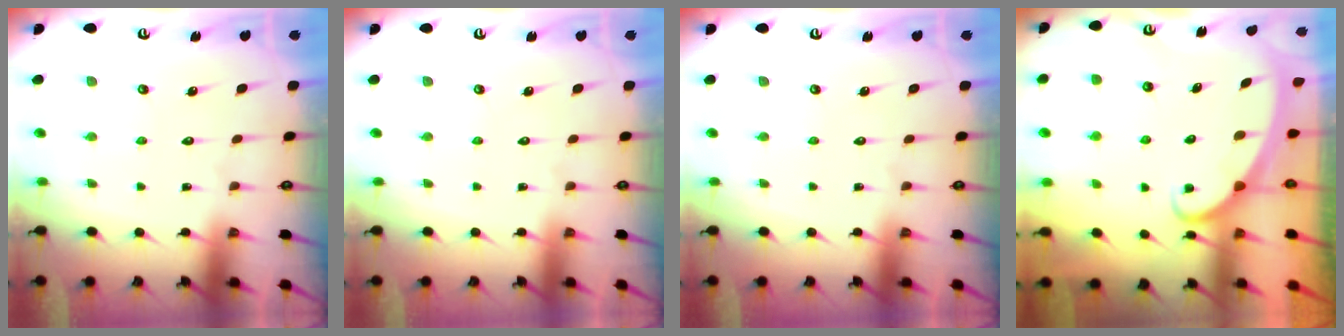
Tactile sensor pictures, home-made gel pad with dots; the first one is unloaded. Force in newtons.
{"total": 0.0}
{"total": 0.0}
{"total": 2.6, "press": 2.6, "slide": 0.3}